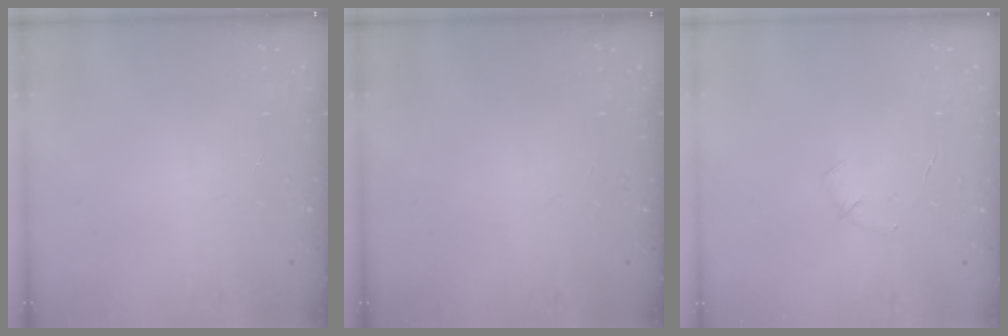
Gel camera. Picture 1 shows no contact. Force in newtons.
{"total": 0.0}
{"total": 5.0, "press": 4.9, "slide": 1.3}